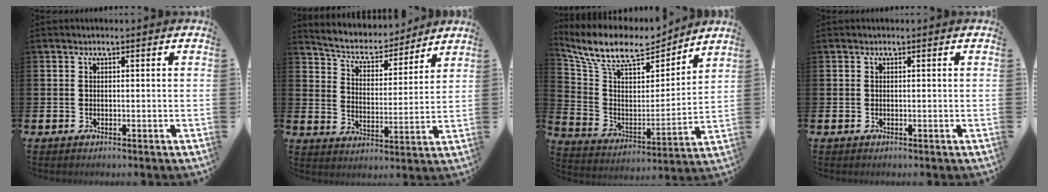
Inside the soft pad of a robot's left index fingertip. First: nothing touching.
{"total": 5.8, "force": [5.3, 2.0, 1.2], "torque": [-0.048, -0.046, 0.085]}
{"total": 10.8, "force": [9.4, 3.5, 3.9], "torque": [-0.118, -0.061, 0.161]}
{"total": 0.0}